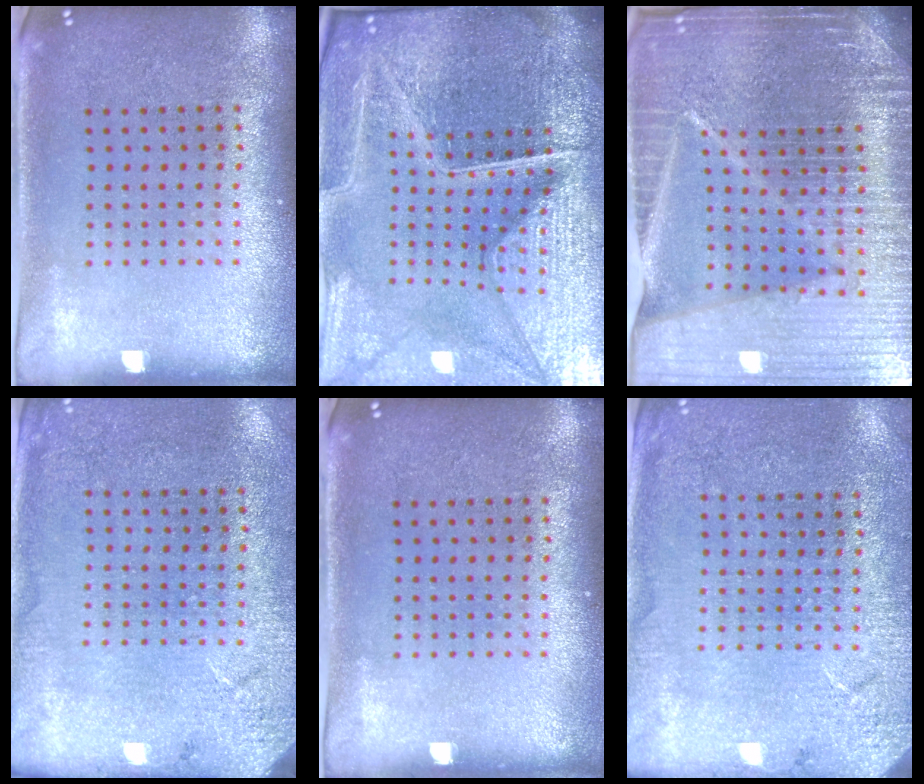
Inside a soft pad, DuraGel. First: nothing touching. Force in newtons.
{"total": 6.5, "press": 5.9, "slide": 2.8}
{"total": 7.3, "press": 6.2, "slide": 3.9}
{"total": 2.6, "press": 2.3, "slide": 1.0}
{"total": 0.0}
{"total": 2.7, "press": 2.7, "slide": 0.2}